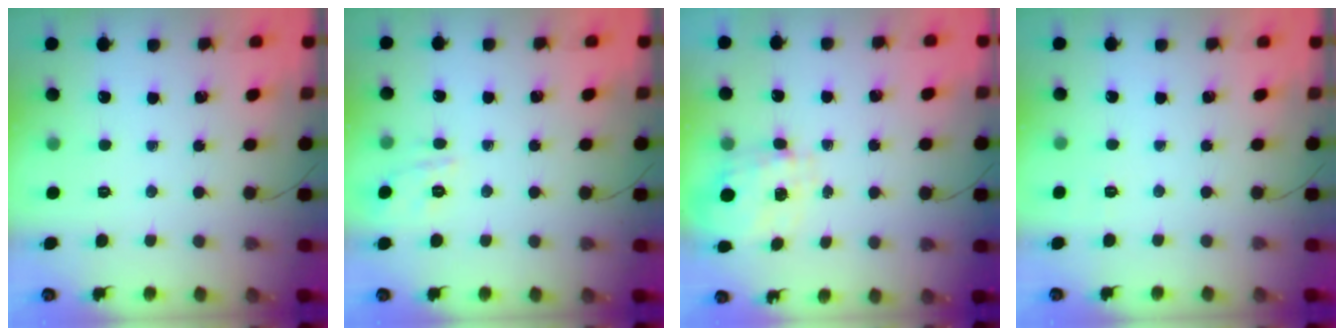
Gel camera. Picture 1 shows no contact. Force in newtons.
{"total": 2.1, "press": 1.6, "slide": 1.5}
{"total": 1.5, "press": 1.4, "slide": 0.3}
{"total": 6.1, "press": 5.8, "slide": 1.8}